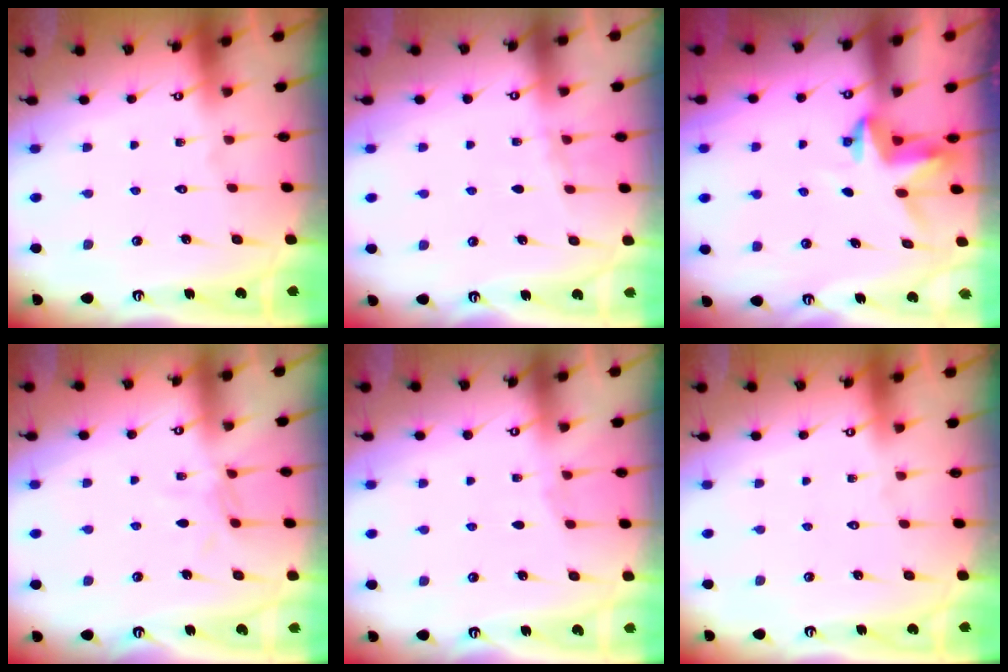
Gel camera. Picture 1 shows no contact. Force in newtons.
{"total": 3.7, "press": 3.4, "slide": 1.3}
{"total": 3.8, "press": 3.8, "slide": 0.3}
{"total": 5.0, "press": 5.0, "slide": 0.5}
{"total": 2.5, "press": 2.5, "slide": 0.4}
{"total": 0.0}